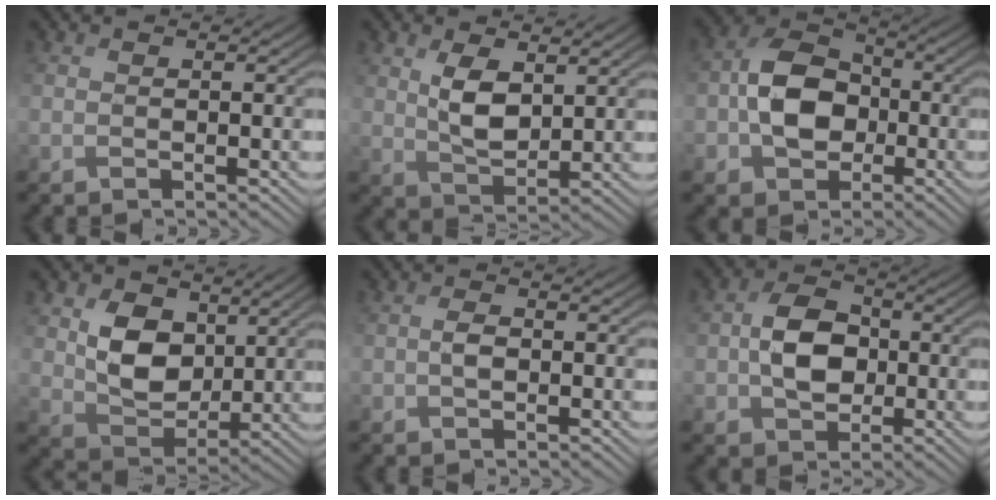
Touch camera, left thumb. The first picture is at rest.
{"total": 5.3, "force": [1.9, 2.8, 4.0], "torque": [-0.088, -0.006, 0.041]}
{"total": 8.8, "force": [-1.5, 6.8, 5.4], "torque": [-0.108, 0.007, -0.047]}
{"total": 7.8, "force": [2.6, 5.5, 4.8], "torque": [-0.112, -0.011, 0.049]}
{"total": 1.6, "force": [-0.4, 0.9, 1.2], "torque": [-0.024, 0.005, -0.011]}
{"total": 6.6, "force": [-0.5, 5.0, 4.2], "torque": [-0.078, 0.004, -0.015]}